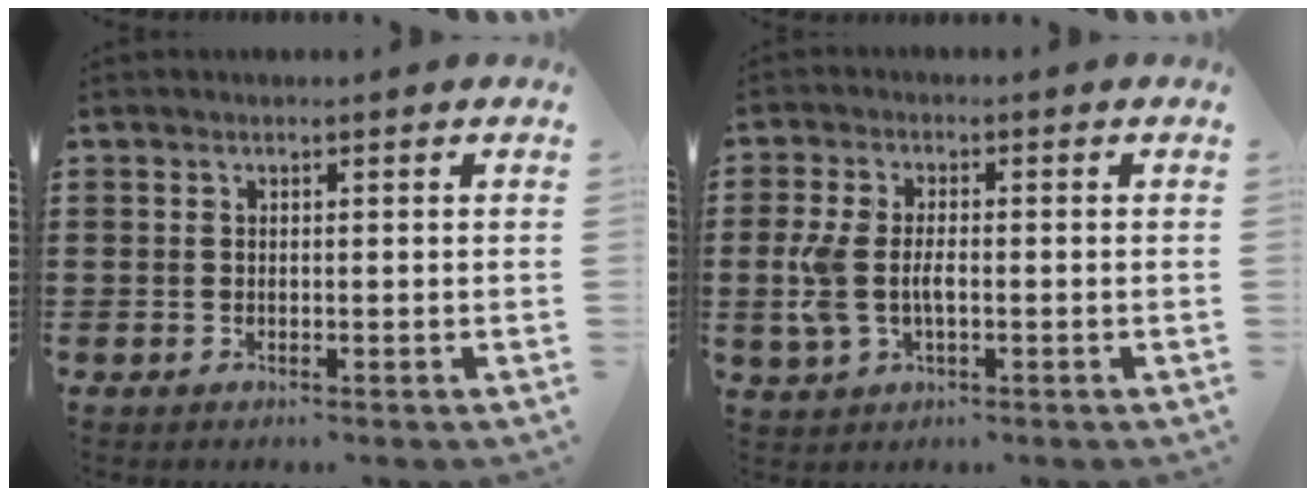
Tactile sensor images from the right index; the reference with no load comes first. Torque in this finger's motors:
{"motor_torque": [1.71, -0.42, 0.27, 0.11]}